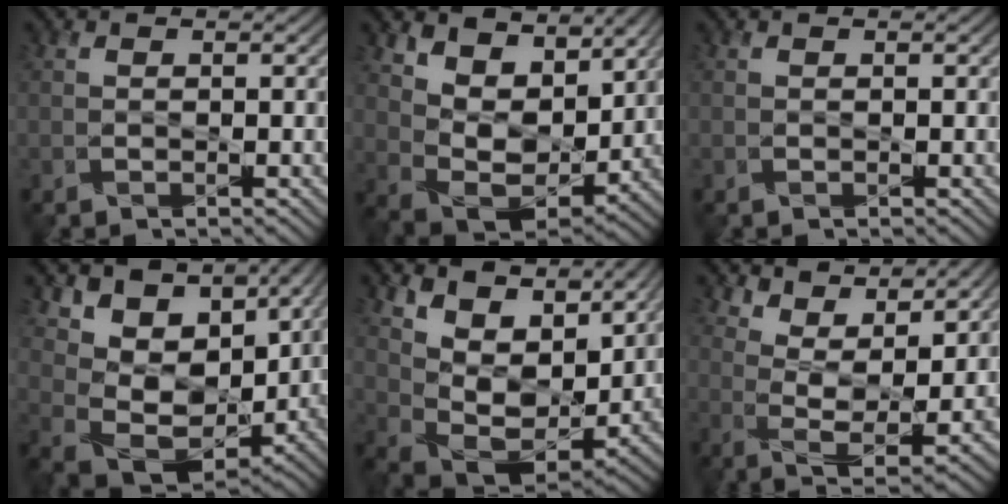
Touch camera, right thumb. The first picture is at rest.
{"total": 9.8, "force": [5.2, 6.0, 5.7], "torque": [-0.129, -0.001, 0.088]}
{"total": 0.0}
{"total": 10.7, "force": [3.3, 7.5, 6.8], "torque": [-0.128, -0.003, 0.065]}
{"total": 10.8, "force": [6.0, 6.0, 6.7], "torque": [-0.151, 0.005, 0.104]}
{"total": 7.7, "force": [6.2, 1.6, 4.3], "torque": [-0.090, -0.018, 0.117]}